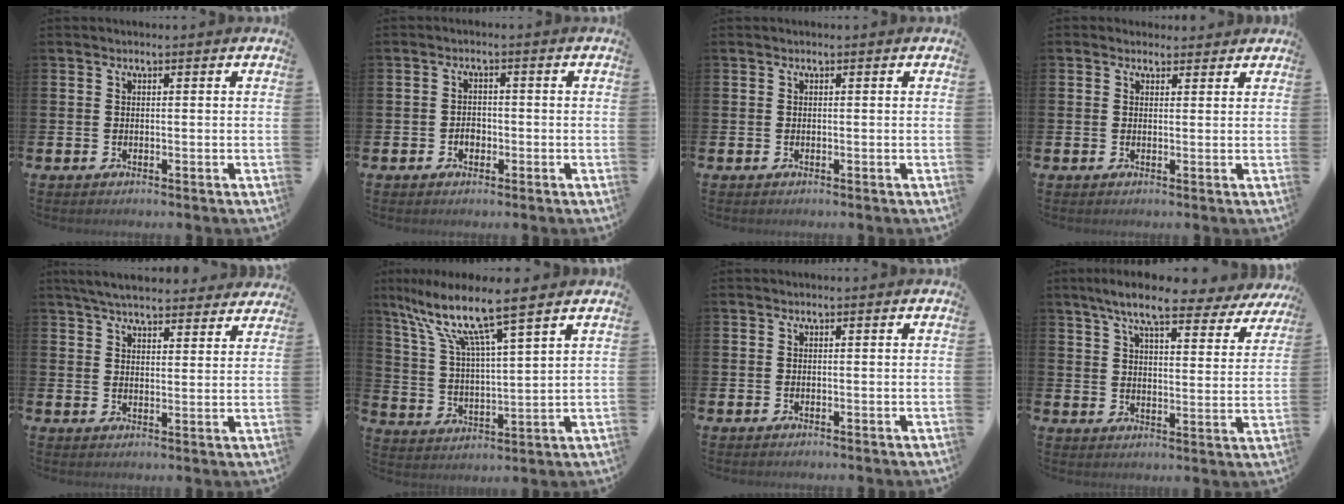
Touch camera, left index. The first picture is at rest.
{"total": 1.9, "force": [-0.7, 1.5, 1.0], "torque": [-0.012, 0.001, -0.017]}
{"total": 0.0}
{"total": 1.5, "force": [1.3, 0.7, 0.0], "torque": [0.018, -0.005, 0.020]}
{"total": 5.9, "force": [5.6, 1.2, 1.4], "torque": [-0.042, -0.025, 0.102]}
{"total": 10.3, "force": [8.3, 0.7, 6.0], "torque": [-0.151, -0.041, 0.139]}
{"total": 0.0}
{"total": 8.9, "force": [7.6, 1.4, 4.3], "torque": [-0.095, -0.033, 0.131]}